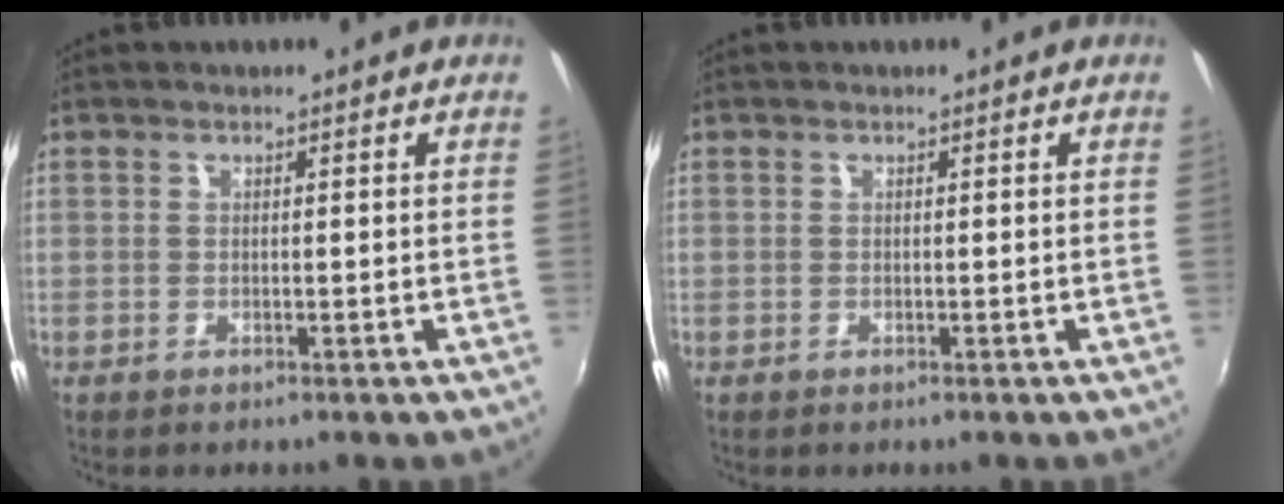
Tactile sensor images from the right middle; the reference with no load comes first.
{"total": 0.0}